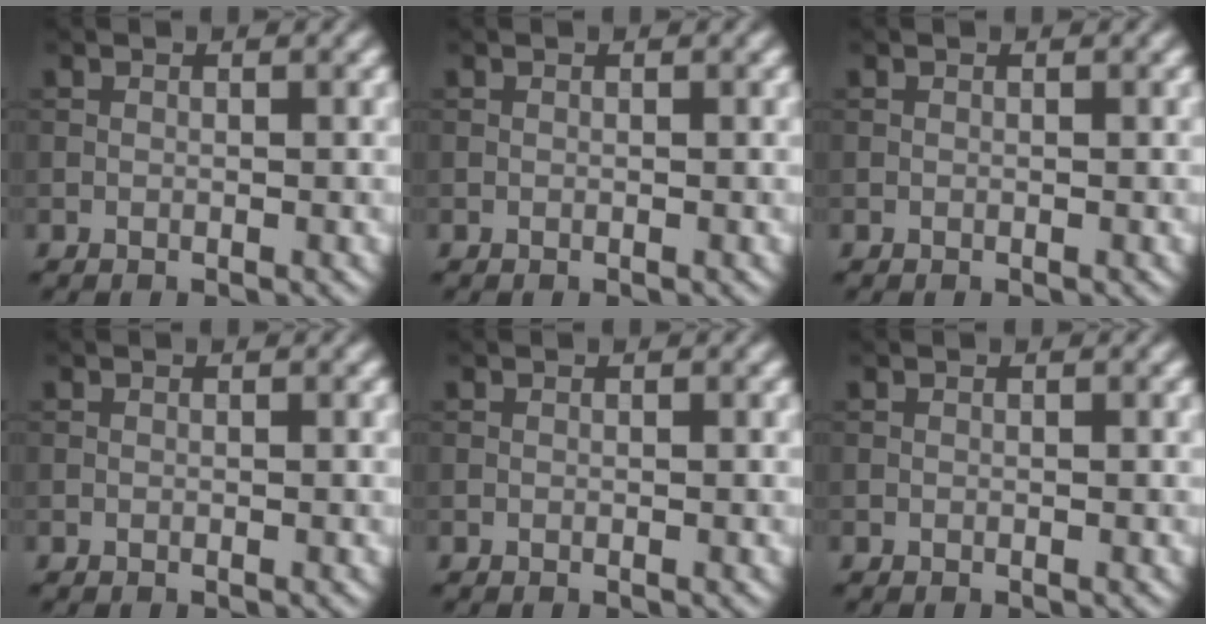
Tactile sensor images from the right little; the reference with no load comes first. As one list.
[{"total": 0.0}, {"total": 0.0}, {"total": 0.0}, {"total": 0.0}, {"total": 0.0}]